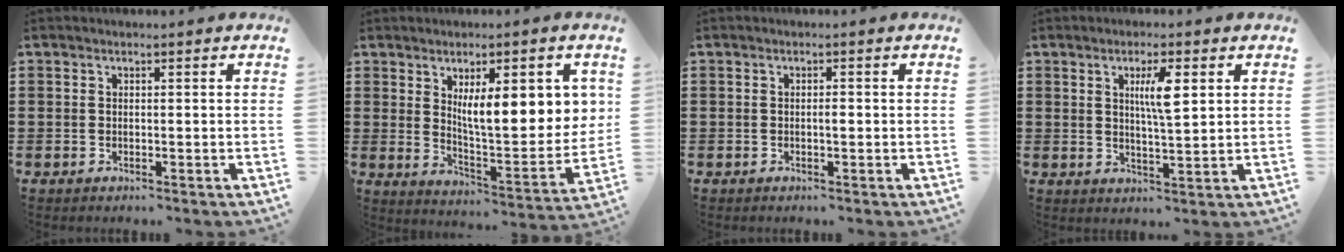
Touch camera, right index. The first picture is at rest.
{"total": 10.1, "force": [3.8, 2.8, 8.9], "torque": [-0.145, -0.014, 0.059]}
{"total": 1.0, "force": [-0.1, 0.3, 0.9], "torque": [-0.018, -0.002, -0.002]}
{"total": 5.2, "force": [1.7, 1.1, 4.8], "torque": [-0.091, 0.004, 0.023]}